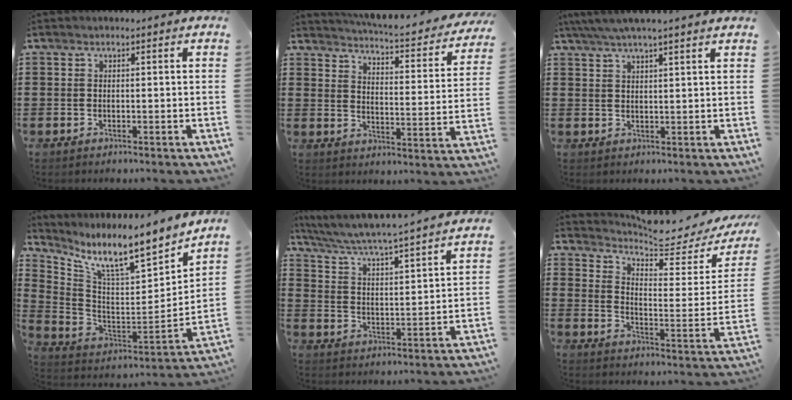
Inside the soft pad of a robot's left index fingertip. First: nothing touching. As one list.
[{"total": 4.6, "force": [4.4, -0.3, 1.4], "torque": [-0.044, -0.043, 0.066]}, {"total": 3.5, "force": [3.0, 0.1, 1.8], "torque": [-0.040, -0.002, 0.054]}, {"total": 9.4, "force": [7.2, 1.1, 5.9], "torque": [-0.121, -0.067, 0.111]}, {"total": 4.0, "force": [3.6, -0.6, 1.5], "torque": [-0.050, -0.037, 0.049]}, {"total": 5.5, "force": [5.2, -0.3, 1.8], "torque": [-0.049, -0.053, 0.082]}]